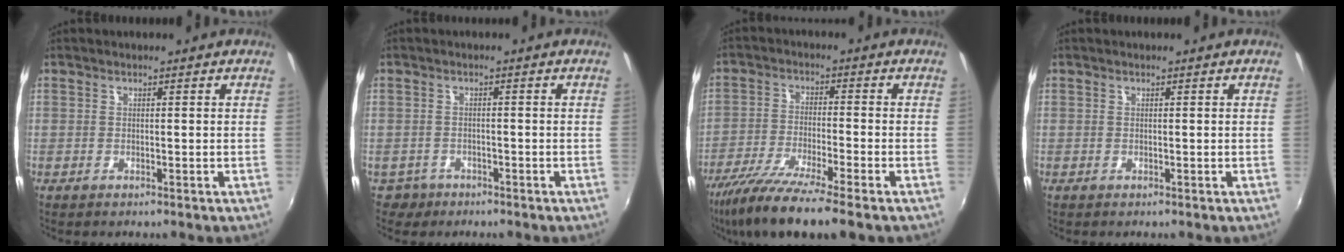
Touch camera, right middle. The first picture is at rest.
{"total": 3.0, "force": [-2.0, 2.2, 0.4], "torque": [-0.017, 0.001, -0.032]}
{"total": 13.1, "force": [-9.8, 0.8, 8.6], "torque": [-0.182, -0.037, -0.176]}
{"total": 0.0}